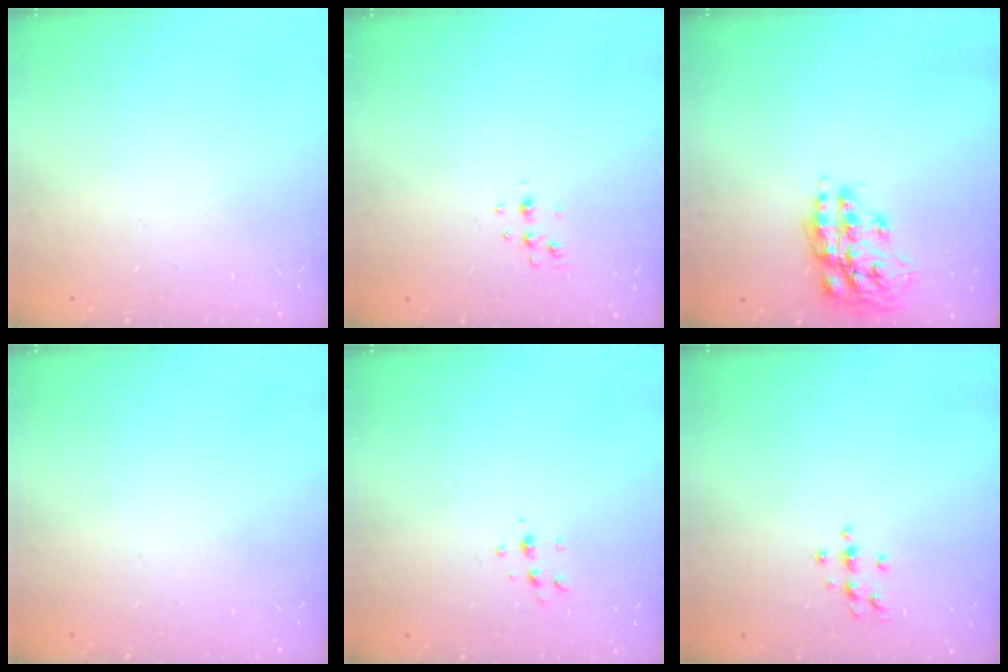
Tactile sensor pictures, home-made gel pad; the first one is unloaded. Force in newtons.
{"total": 3.8, "press": 3.6, "slide": 1.3}
{"total": 15.1, "press": 15.0, "slide": 1.0}
{"total": 0.0}
{"total": 4.9, "press": 4.8, "slide": 1.1}
{"total": 3.7, "press": 3.6, "slide": 0.5}